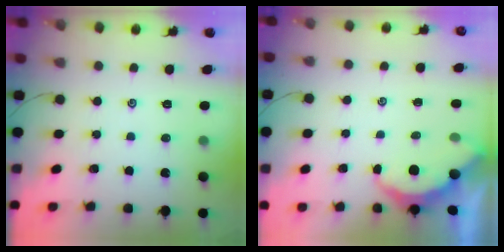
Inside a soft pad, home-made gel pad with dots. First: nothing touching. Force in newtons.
{"total": 3.2, "press": 3.2, "slide": 0.3}